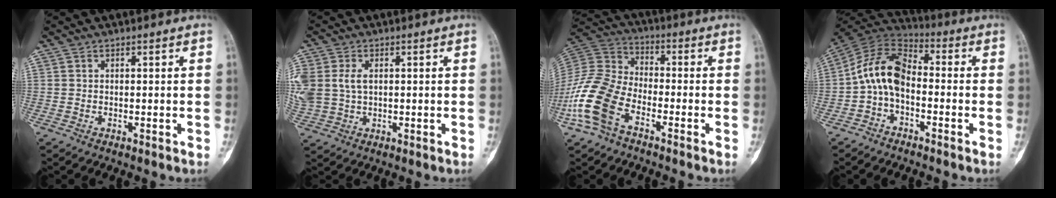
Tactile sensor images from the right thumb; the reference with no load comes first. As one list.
[{"total": 11.0, "force": [1.4, 8.1, 7.3], "torque": [-0.202, 0.008, 0.037]}, {"total": 15.3, "force": [-7.0, 8.9, 10.3], "torque": [-0.223, 0.041, -0.151]}, {"total": 11.3, "force": [-2.3, 7.0, 8.5], "torque": [-0.156, 0.052, -0.059]}]